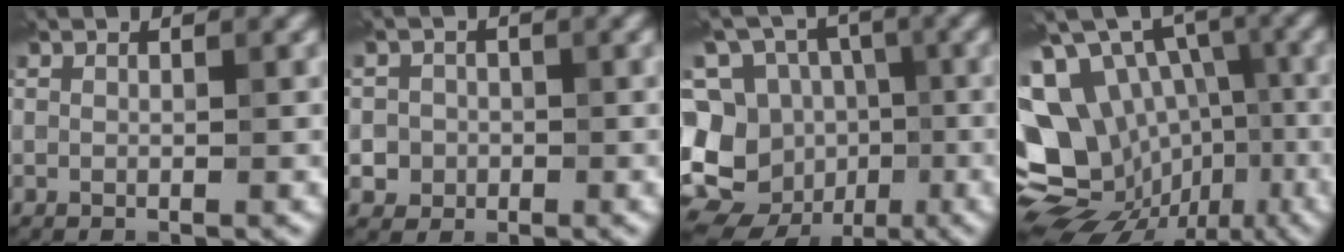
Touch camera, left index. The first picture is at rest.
{"total": 2.5, "force": [-0.4, 2.4, 0.5], "torque": [0.015, 0.006, -0.016]}
{"total": 14.2, "force": [-5.2, 12.3, 4.9], "torque": [-0.110, 0.014, -0.077]}
{"total": 17.5, "force": [-5.0, 14.1, 9.1], "torque": [-0.177, 0.000, -0.064]}